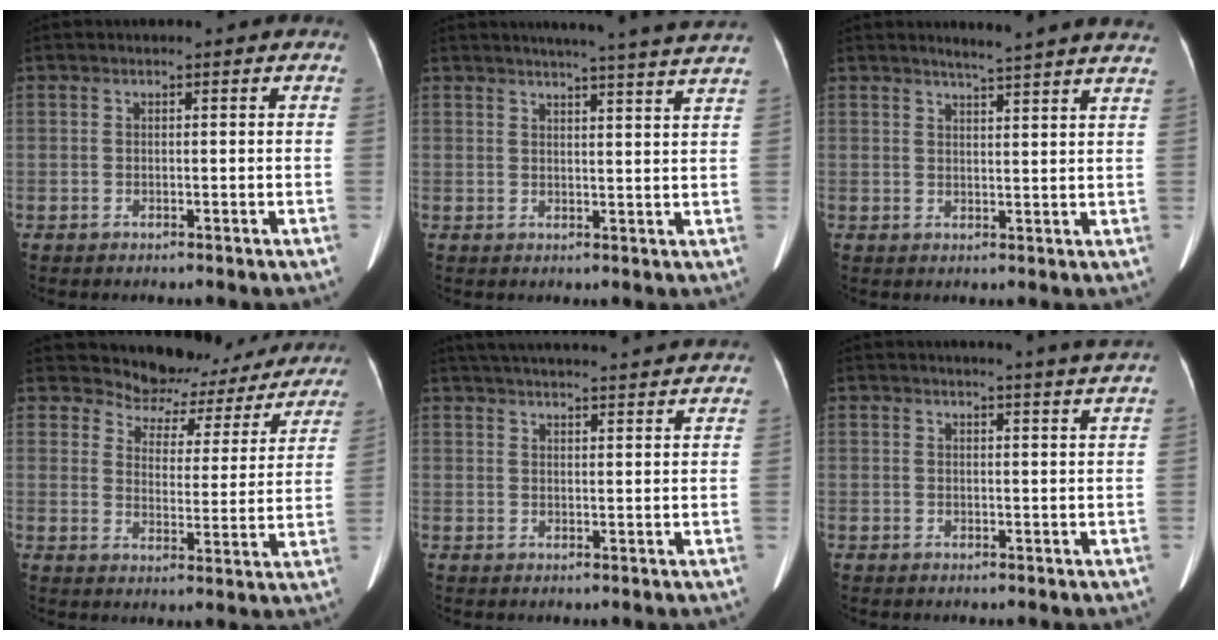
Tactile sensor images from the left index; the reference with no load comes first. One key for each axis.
{"total": 14.7, "fx": 13.4, "fy": -1.2, "fz": 6.0, "tx": -0.090, "ty": -0.024, "tz": 0.150}
{"total": 10.3, "fx": 9.6, "fy": -0.6, "fz": 3.8, "tx": -0.053, "ty": -0.013, "tz": 0.102}
{"total": 14.3, "fx": 13.2, "fy": 5.3, "fz": 1.5, "tx": -0.002, "ty": -0.016, "tz": 0.144}
{"total": 21.8, "fx": 20.3, "fy": 1.7, "fz": 7.9, "tx": -0.129, "ty": 0.022, "tz": 0.264}
{"total": 6.0, "fx": 5.5, "fy": -1.3, "fz": 1.9, "tx": -0.025, "ty": -0.010, "tz": 0.049}